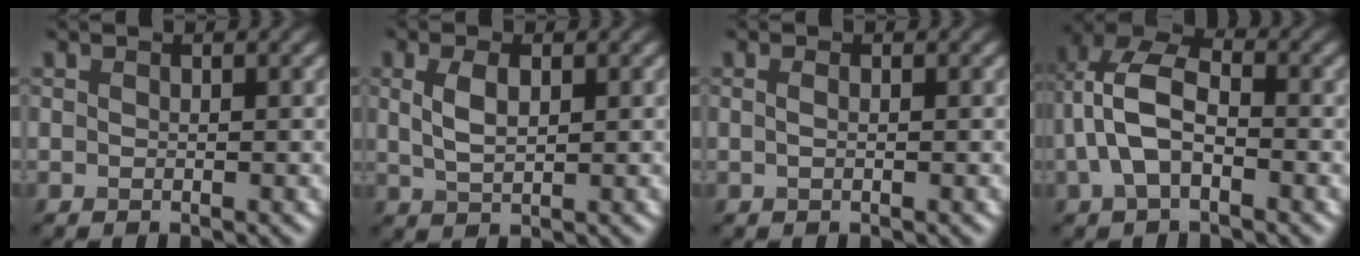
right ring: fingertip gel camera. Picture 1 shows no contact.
{"total": 2.6, "force": [0.7, 1.3, 2.2], "torque": [-0.052, -0.001, 0.019]}
{"total": 0.9, "force": [0.3, 0.5, 0.8], "torque": [-0.008, -0.005, 0.000]}
{"total": 6.0, "force": [-1.0, 3.5, 4.9], "torque": [-0.106, 0.019, -0.028]}